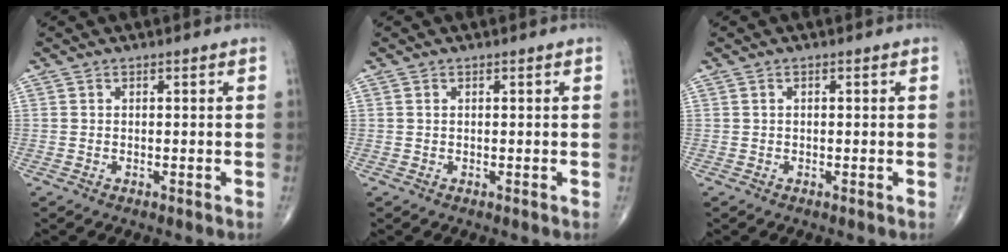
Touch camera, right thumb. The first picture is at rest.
{"total": 0.0}
{"total": 0.0}